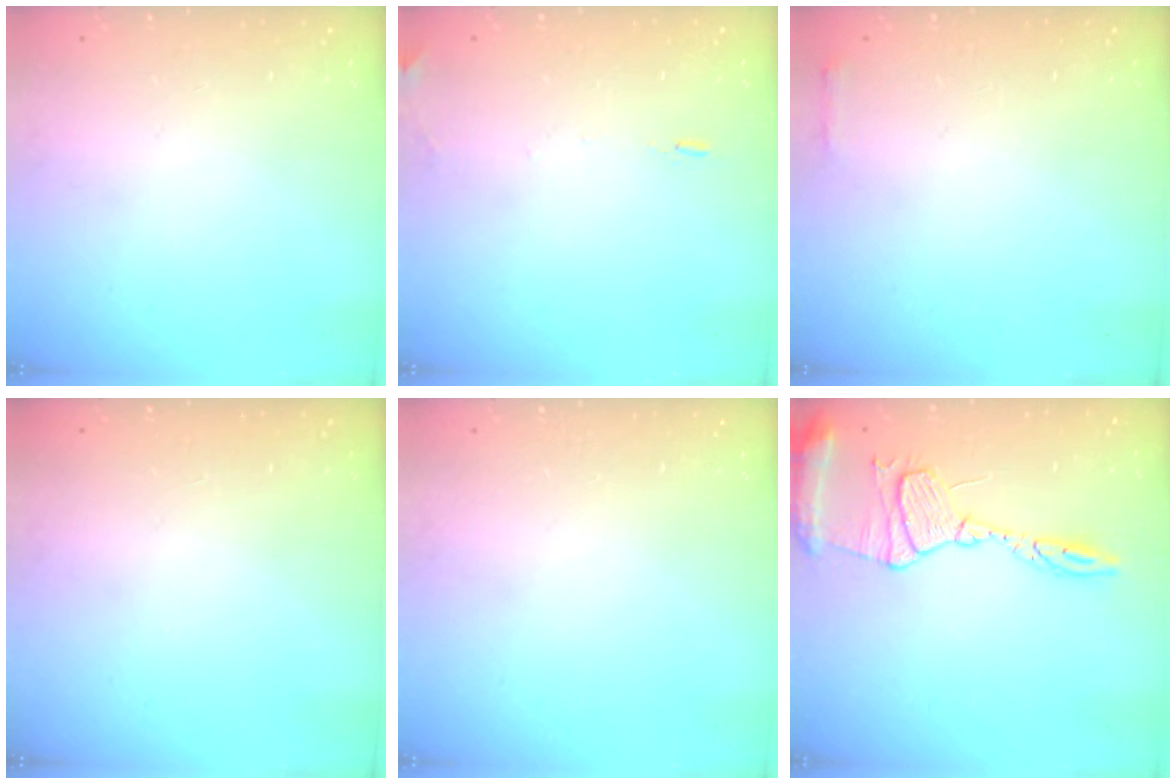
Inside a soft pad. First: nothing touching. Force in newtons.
{"total": 5.6, "press": 5.3, "slide": 1.8}
{"total": 2.3, "press": 2.3, "slide": 0.5}
{"total": 0.0}
{"total": 0.0}
{"total": 13.4, "press": 13.4, "slide": 1.1}